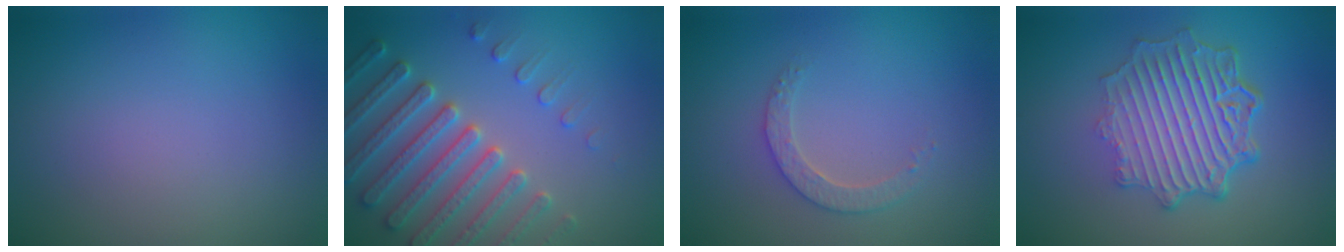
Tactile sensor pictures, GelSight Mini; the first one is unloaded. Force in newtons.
{"total": 5.2, "press": 5.0, "slide": 1.4}
{"total": 2.2, "press": 2.2, "slide": 0.6}
{"total": 7.4, "press": 5.3, "slide": 5.2}